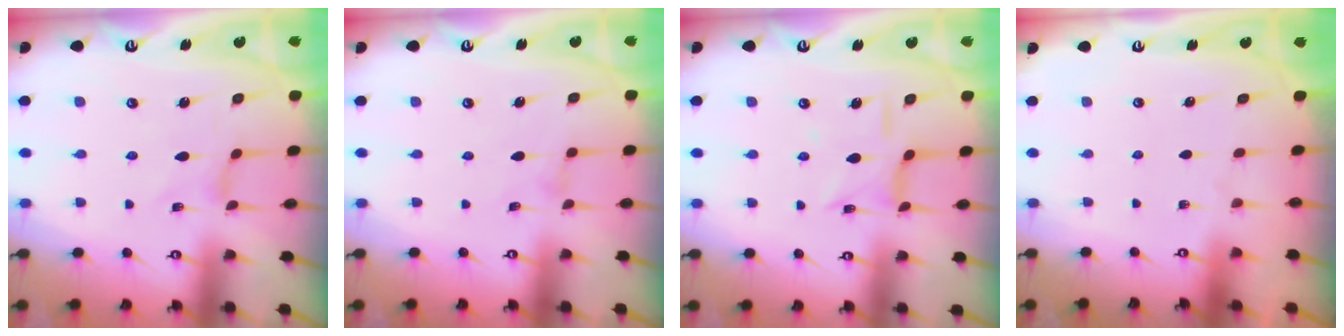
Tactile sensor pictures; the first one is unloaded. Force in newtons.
{"total": 0.6, "press": 0.6, "slide": 0.2}
{"total": 6.2, "press": 6.2, "slide": 0.3}
{"total": 0.0}